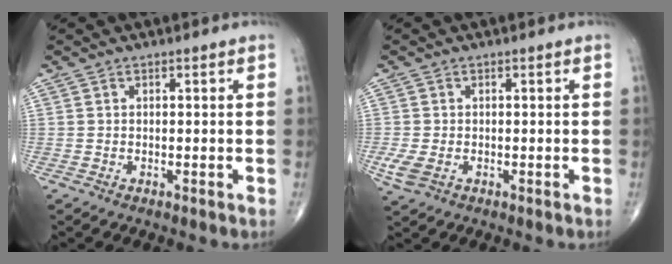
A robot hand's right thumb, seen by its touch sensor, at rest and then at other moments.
{"total": 3.3, "force": [-0.9, 2.2, 2.4], "torque": [-0.064, -0.003, -0.012]}